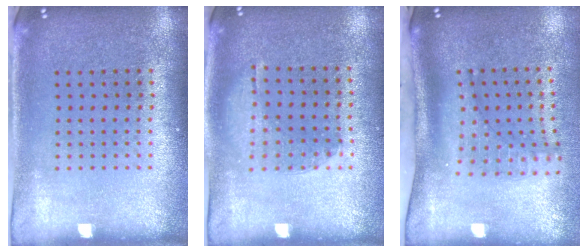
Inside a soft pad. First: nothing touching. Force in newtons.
{"total": 1.1, "press": 0.8, "slide": 0.8}
{"total": 2.1, "press": 1.5, "slide": 1.4}